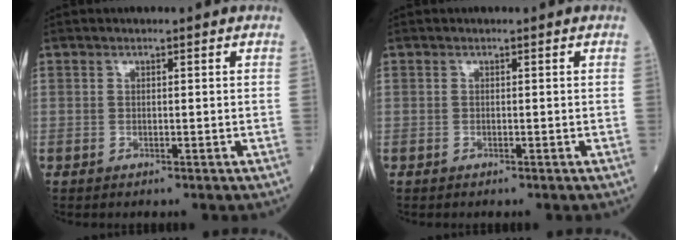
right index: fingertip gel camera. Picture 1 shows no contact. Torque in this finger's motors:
{"motor_torque": [0.00, 0.00, 0.00, 0.00]}